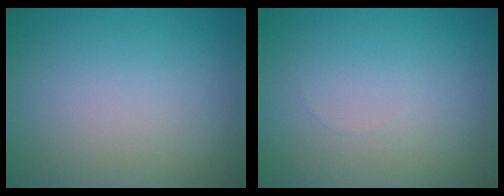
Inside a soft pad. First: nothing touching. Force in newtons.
{"total": 0.0}